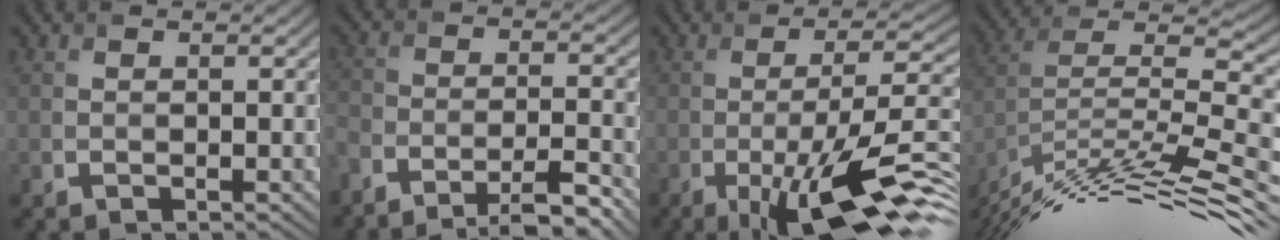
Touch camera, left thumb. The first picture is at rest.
{"total": 8.9, "force": [-7.6, 2.0, 4.3], "torque": [-0.080, 0.000, -0.131]}
{"total": 13.7, "force": [-5.6, 3.2, 12.1], "torque": [-0.189, -0.006, -0.087]}
{"total": 14.7, "force": [-8.8, 3.4, 11.3], "torque": [-0.218, 0.033, -0.156]}